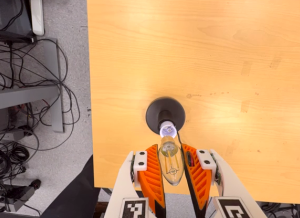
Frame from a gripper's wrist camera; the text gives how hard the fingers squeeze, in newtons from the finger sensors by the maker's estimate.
{"total": 13.0, "left": 13.8, "right": 12.2}